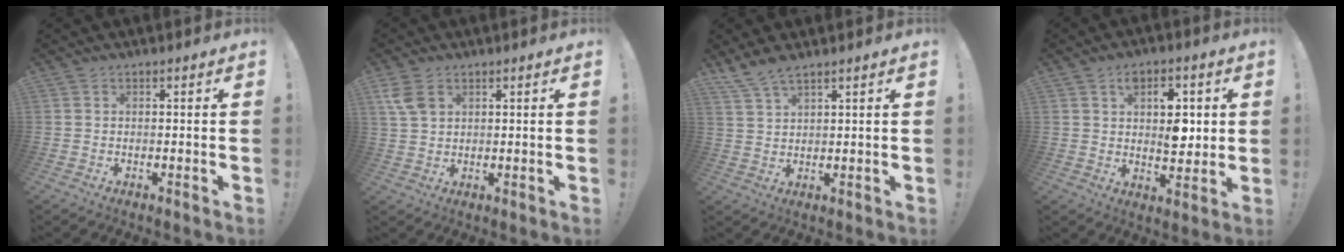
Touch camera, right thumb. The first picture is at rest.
{"total": 6.1, "force": [2.7, 3.9, 3.8], "torque": [-0.084, -0.003, 0.056]}
{"total": 4.9, "force": [4.1, 0.7, 2.6], "torque": [-0.065, -0.017, 0.079]}
{"total": 9.5, "force": [2.7, 6.3, 6.6], "torque": [-0.077, -0.007, 0.045]}